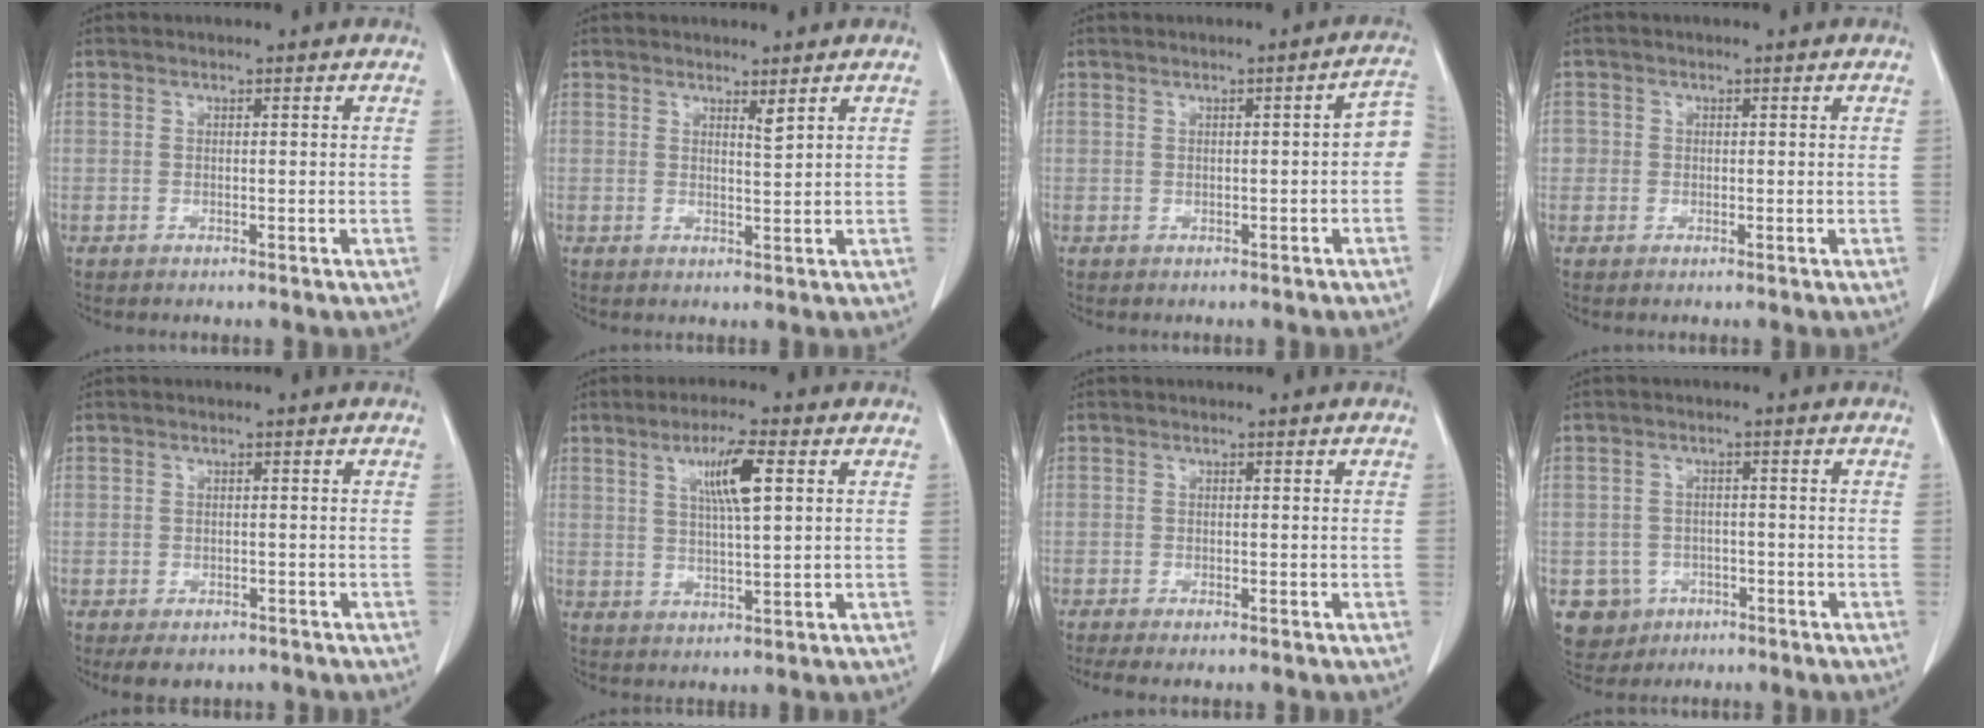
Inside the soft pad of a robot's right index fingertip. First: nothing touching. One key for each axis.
{"total": 1.2, "fx": 1.0, "fy": -0.2, "fz": 0.7, "tx": -0.014, "ty": -0.011, "tz": 0.019}
{"total": 3.8, "fx": -0.5, "fy": 0.9, "fz": 3.6, "tx": -0.037, "ty": 0.014, "tz": -0.010}
{"total": 1.5, "fx": -0.2, "fy": 1.5, "fz": 0.1, "tx": 0.006, "ty": 0.005, "tz": -0.005}
{"total": 4.3, "fx": -3.3, "fy": 2.4, "fz": 1.4, "tx": -0.013, "ty": -0.001, "tz": -0.042}
{"total": 6.8, "fx": 2.5, "fy": 0.5, "fz": 6.3, "tx": -0.113, "ty": 0.002, "tz": 0.042}
{"total": 3.6, "fx": -2.9, "fy": 0.4, "fz": 2.0, "tx": -0.027, "ty": -0.008, "tz": -0.043}
{"total": 5.3, "fx": -2.3, "fy": 4.7, "fz": 0.4, "tx": -0.007, "ty": 0.010, "tz": -0.033}